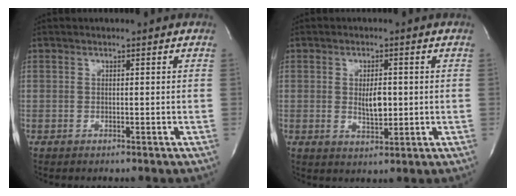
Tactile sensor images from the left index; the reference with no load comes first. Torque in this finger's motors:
{"motor_torque": [0.10, 0.01, 0.09, 0.02]}